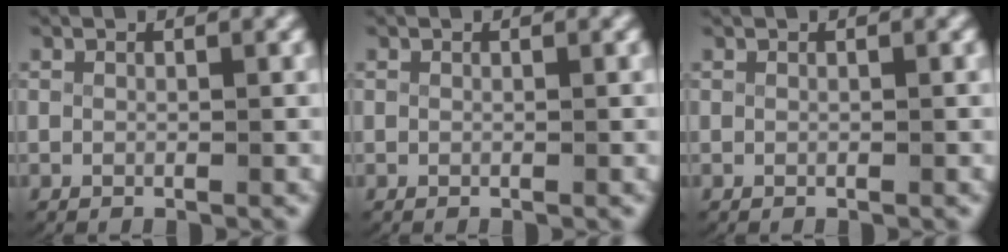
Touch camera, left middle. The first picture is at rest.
{"total": 0.0}
{"total": 0.0}